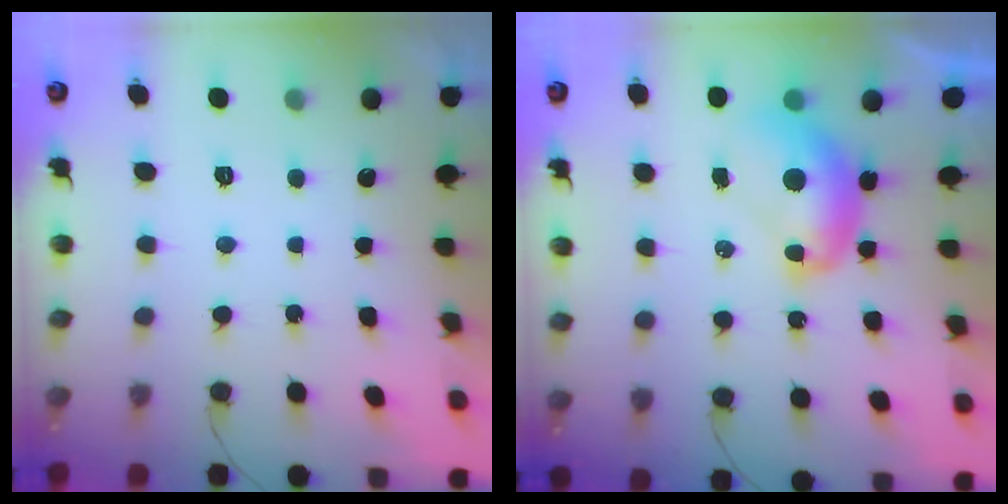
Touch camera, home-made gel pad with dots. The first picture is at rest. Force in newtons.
{"total": 9.1, "press": 9.0, "slide": 1.0}